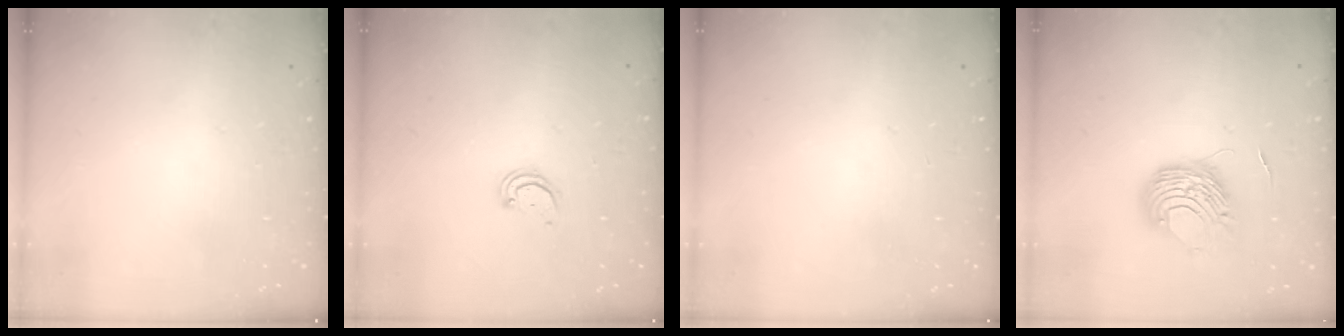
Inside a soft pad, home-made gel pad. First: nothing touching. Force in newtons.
{"total": 2.2, "press": 2.2, "slide": 0.2}
{"total": 0.0}
{"total": 8.7, "press": 8.7, "slide": 0.4}